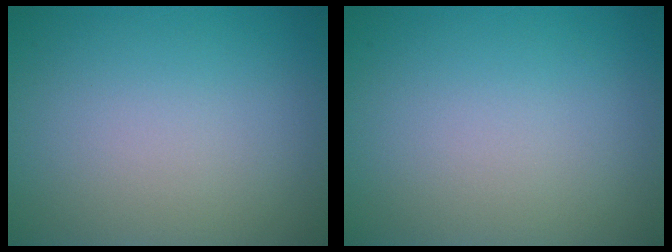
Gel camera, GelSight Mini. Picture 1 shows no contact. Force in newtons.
{"total": 0.0}